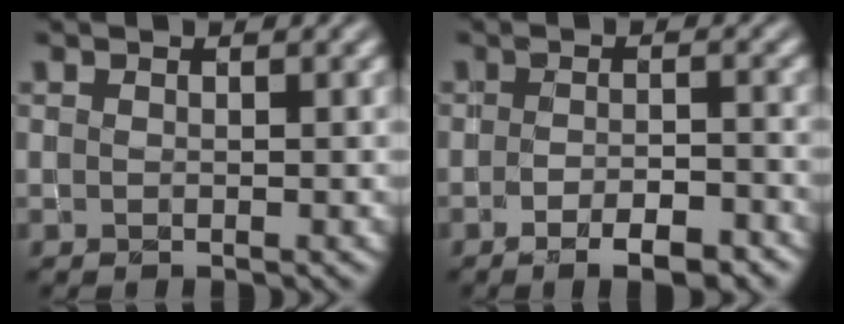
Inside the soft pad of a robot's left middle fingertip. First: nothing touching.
{"total": 4.1, "force": [-2.5, 1.2, 3.0], "torque": [-0.047, 0.002, -0.033]}